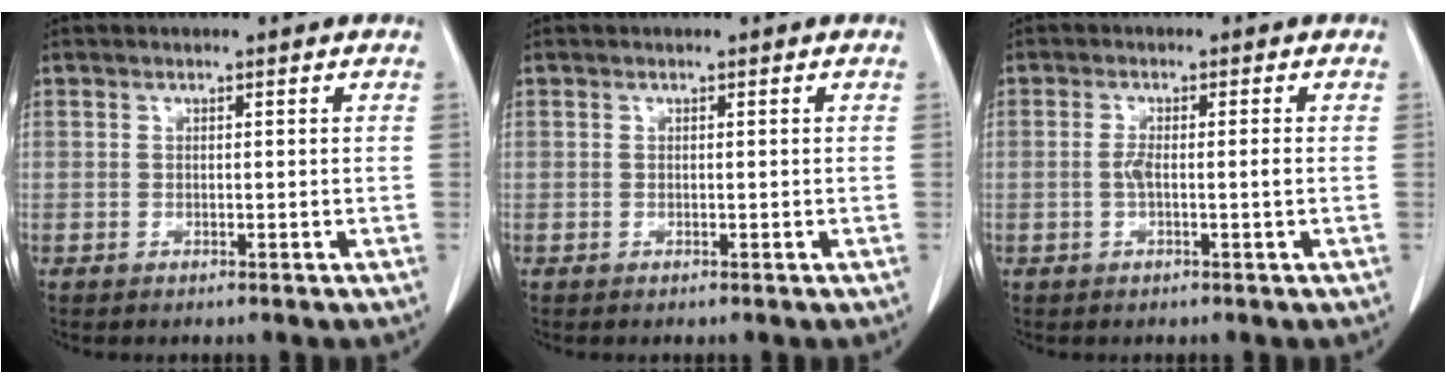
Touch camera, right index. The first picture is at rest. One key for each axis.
{"total": 0.0}
{"total": 2.4, "fx": -0.4, "fy": 0.1, "fz": 2.4, "tx": -0.046, "ty": 0.000, "tz": -0.007}